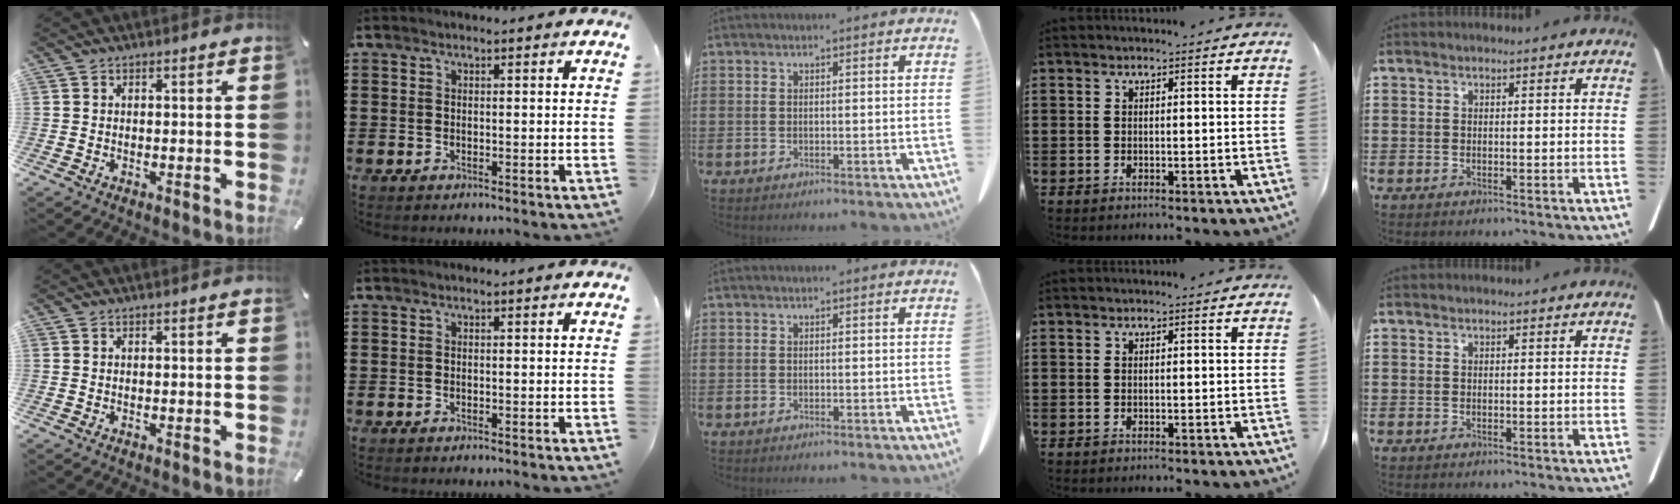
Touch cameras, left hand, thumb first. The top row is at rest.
{}